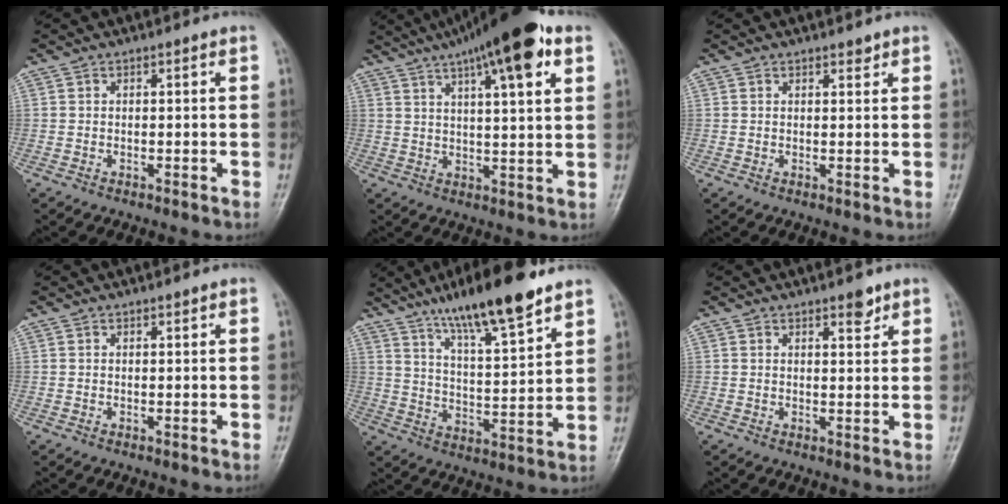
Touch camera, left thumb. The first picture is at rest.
{"total": 17.3, "force": [9.6, 4.0, 13.8], "torque": [-0.207, -0.007, 0.147]}
{"total": 1.3, "force": [1.1, 0.5, 0.4], "torque": [-0.001, -0.009, 0.015]}
{"total": 0.6, "force": [0.6, 0.1, 0.2], "torque": [-0.005, -0.005, 0.009]}
{"total": 16.4, "force": [11.6, 2.9, 11.2], "torque": [-0.172, -0.056, 0.198]}
{"total": 3.1, "force": [2.2, 1.1, 1.8], "torque": [-0.013, -0.015, 0.032]}